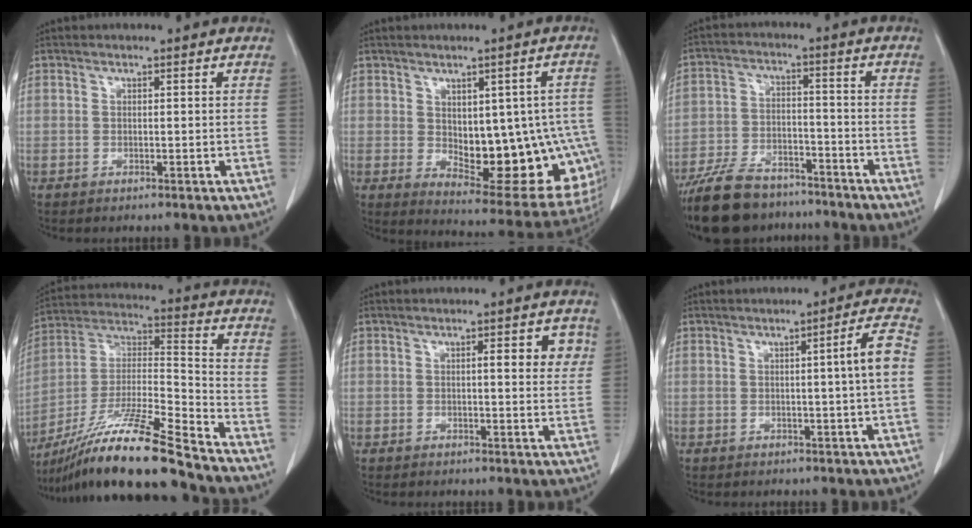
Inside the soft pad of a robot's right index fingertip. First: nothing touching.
{"total": 17.8, "force": [-2.1, 8.0, 15.8], "torque": [-0.144, 0.011, -0.001]}
{"total": 14.5, "force": [-11.9, 6.2, 5.6], "torque": [-0.107, 0.003, -0.195]}
{"total": 19.8, "force": [-15.8, 0.0, 12.0], "torque": [-0.246, -0.021, -0.293]}
{"total": 4.3, "force": [1.3, 1.2, 3.9], "torque": [-0.048, 0.003, 0.013]}
{"total": 4.5, "force": [-0.1, -0.8, 4.4], "torque": [-0.063, 0.001, 0.000]}